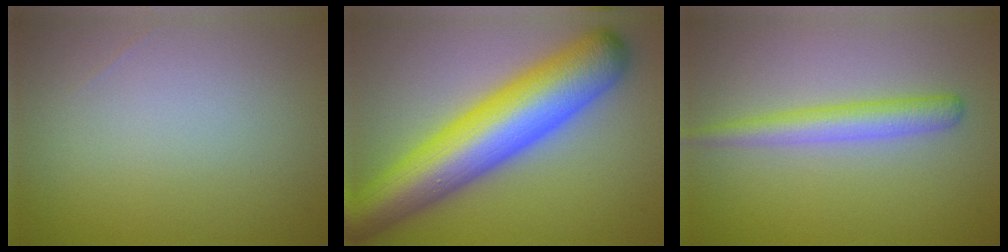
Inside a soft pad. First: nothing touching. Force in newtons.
{"total": 11.2, "press": 11.2, "slide": 0.4}
{"total": 2.9, "press": 2.9, "slide": 0.1}